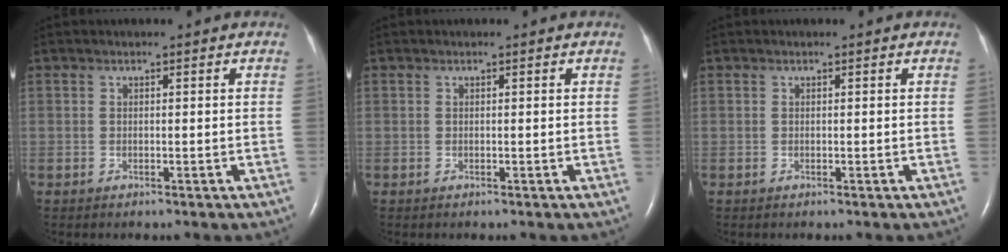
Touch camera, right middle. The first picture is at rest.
{"total": 0.0}
{"total": 0.0}